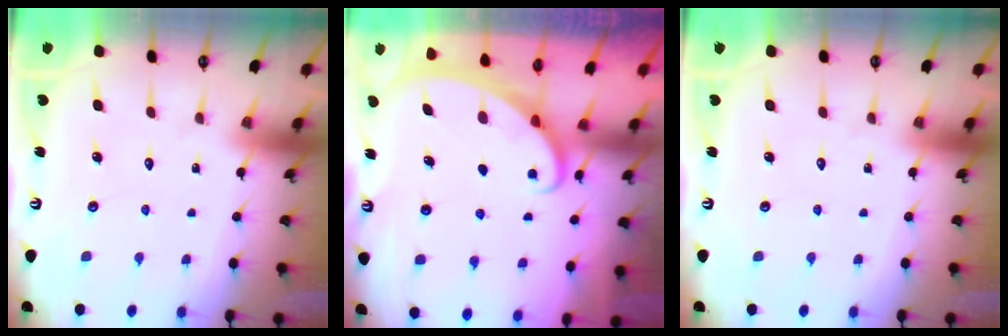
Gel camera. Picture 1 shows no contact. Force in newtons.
{"total": 2.3, "press": 2.2, "slide": 0.3}
{"total": 0.0}